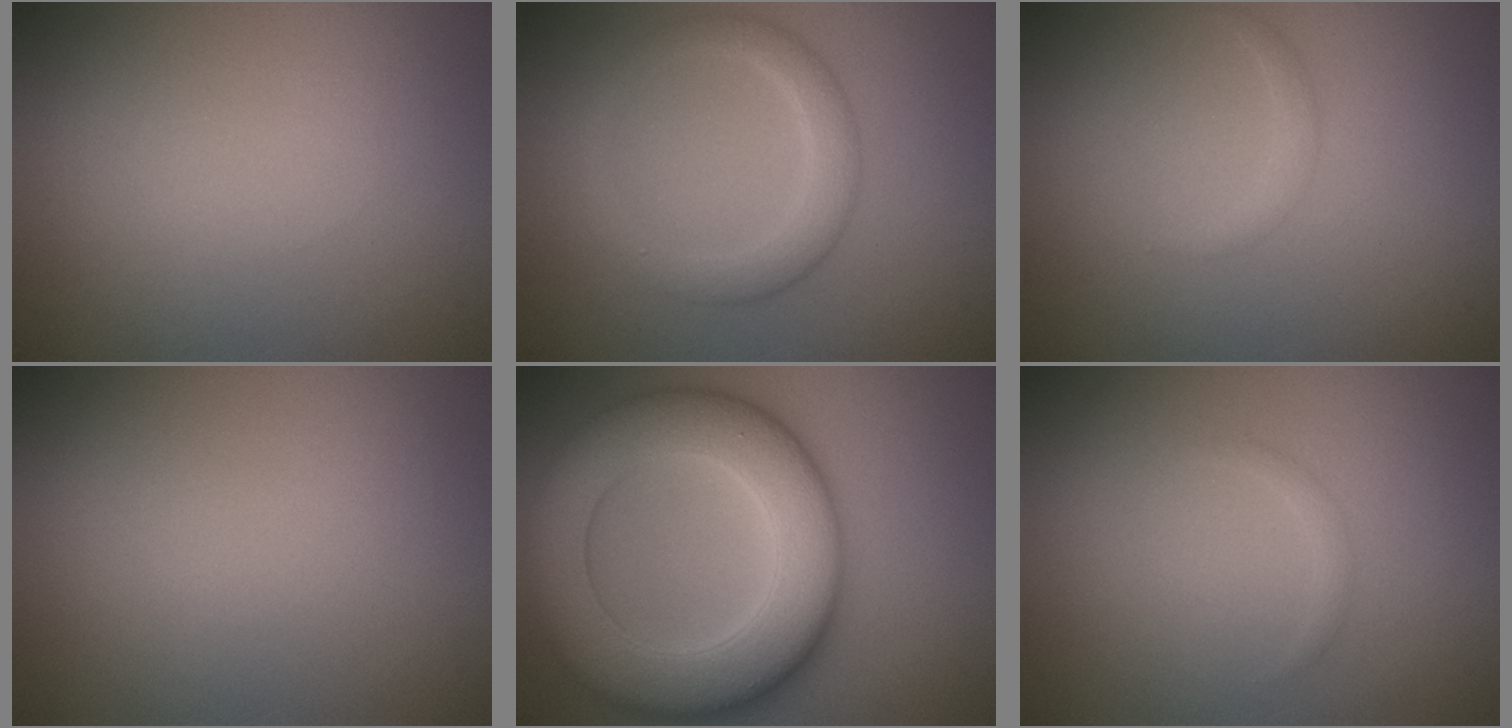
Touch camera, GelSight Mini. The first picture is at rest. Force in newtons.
{"total": 2.8, "press": 2.8, "slide": 0.1}
{"total": 0.9, "press": 0.9, "slide": 0.0}
{"total": 0.0}
{"total": 11.7, "press": 11.7, "slide": 0.3}
{"total": 0.6, "press": 0.6, "slide": 0.0}